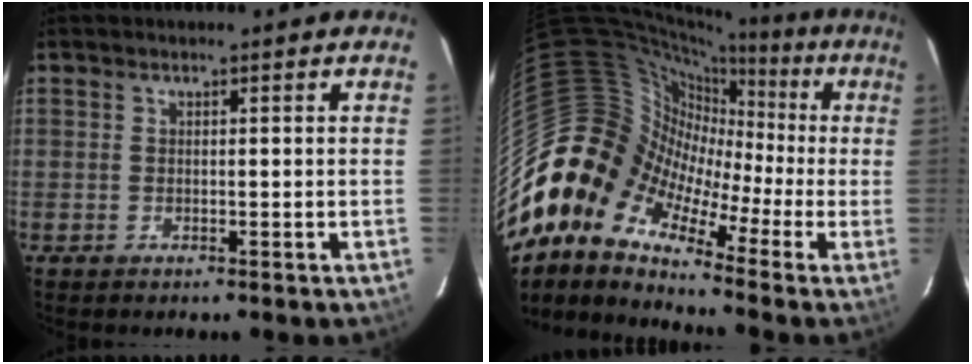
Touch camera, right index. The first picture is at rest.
{"total": 13.5, "force": [-5.4, 9.6, 7.7], "torque": [-0.123, 0.016, -0.137]}